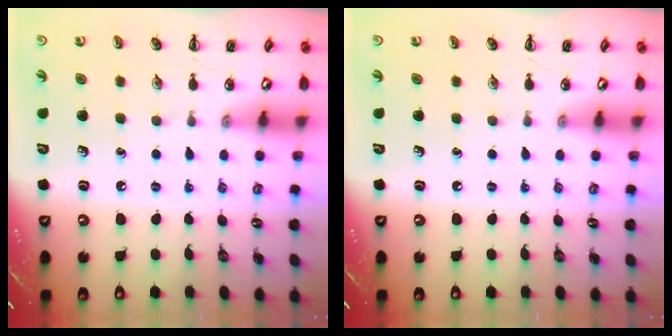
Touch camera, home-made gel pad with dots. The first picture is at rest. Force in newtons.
{"total": 0.0}